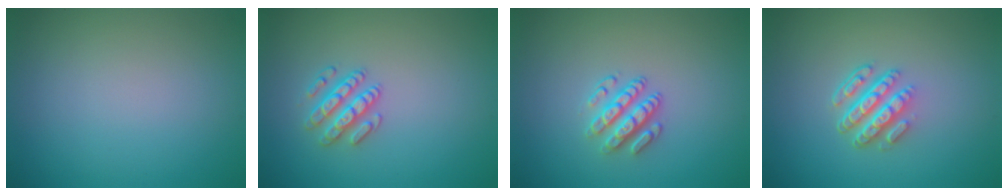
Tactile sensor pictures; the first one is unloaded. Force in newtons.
{"total": 2.5, "press": 2.4, "slide": 0.5}
{"total": 2.9, "press": 2.5, "slide": 1.4}
{"total": 4.7, "press": 3.3, "slide": 3.3}